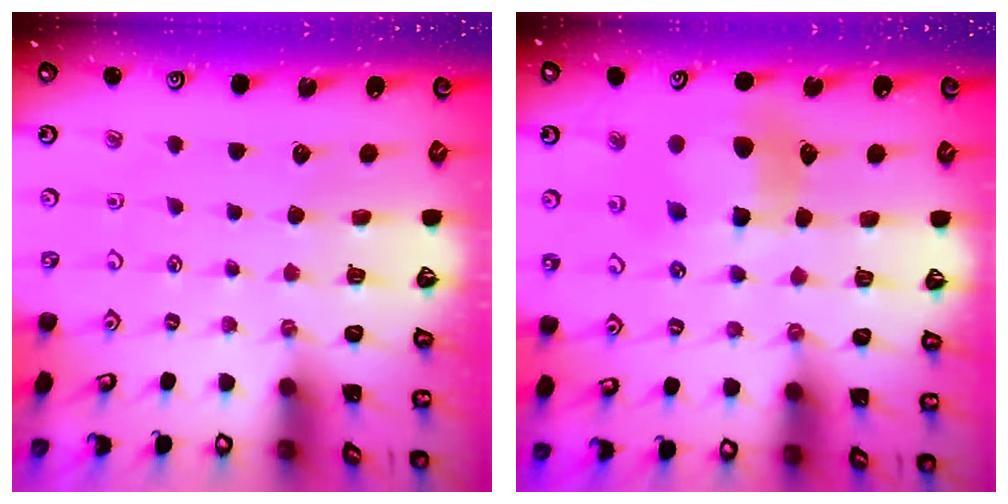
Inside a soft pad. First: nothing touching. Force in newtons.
{"total": 11.4, "press": 11.3, "slide": 1.5}